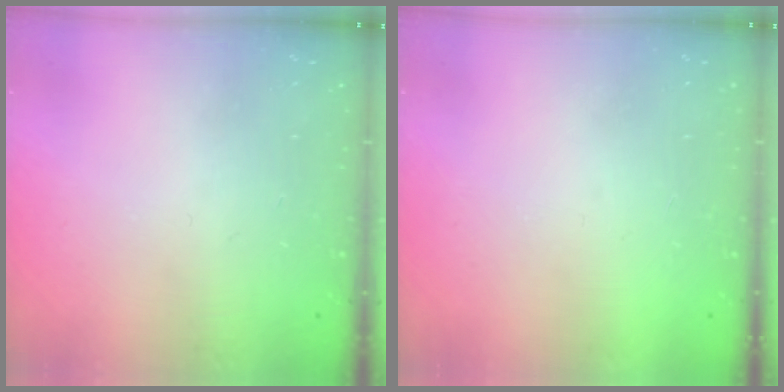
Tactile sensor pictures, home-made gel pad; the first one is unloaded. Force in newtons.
{"total": 1.5, "press": 1.5, "slide": 0.1}